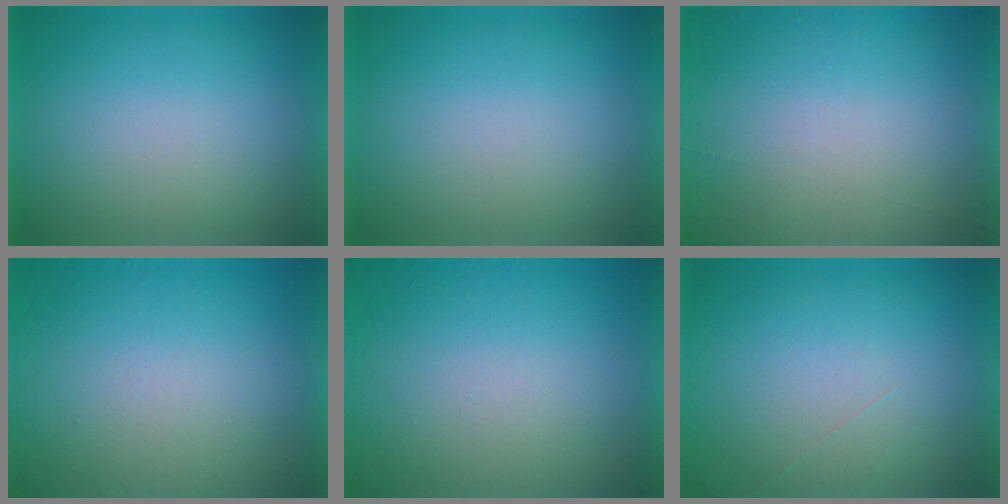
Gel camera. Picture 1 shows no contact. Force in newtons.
{"total": 0.0}
{"total": 4.5}
{"total": 8.4}
{"total": 5.6}
{"total": 1.2}